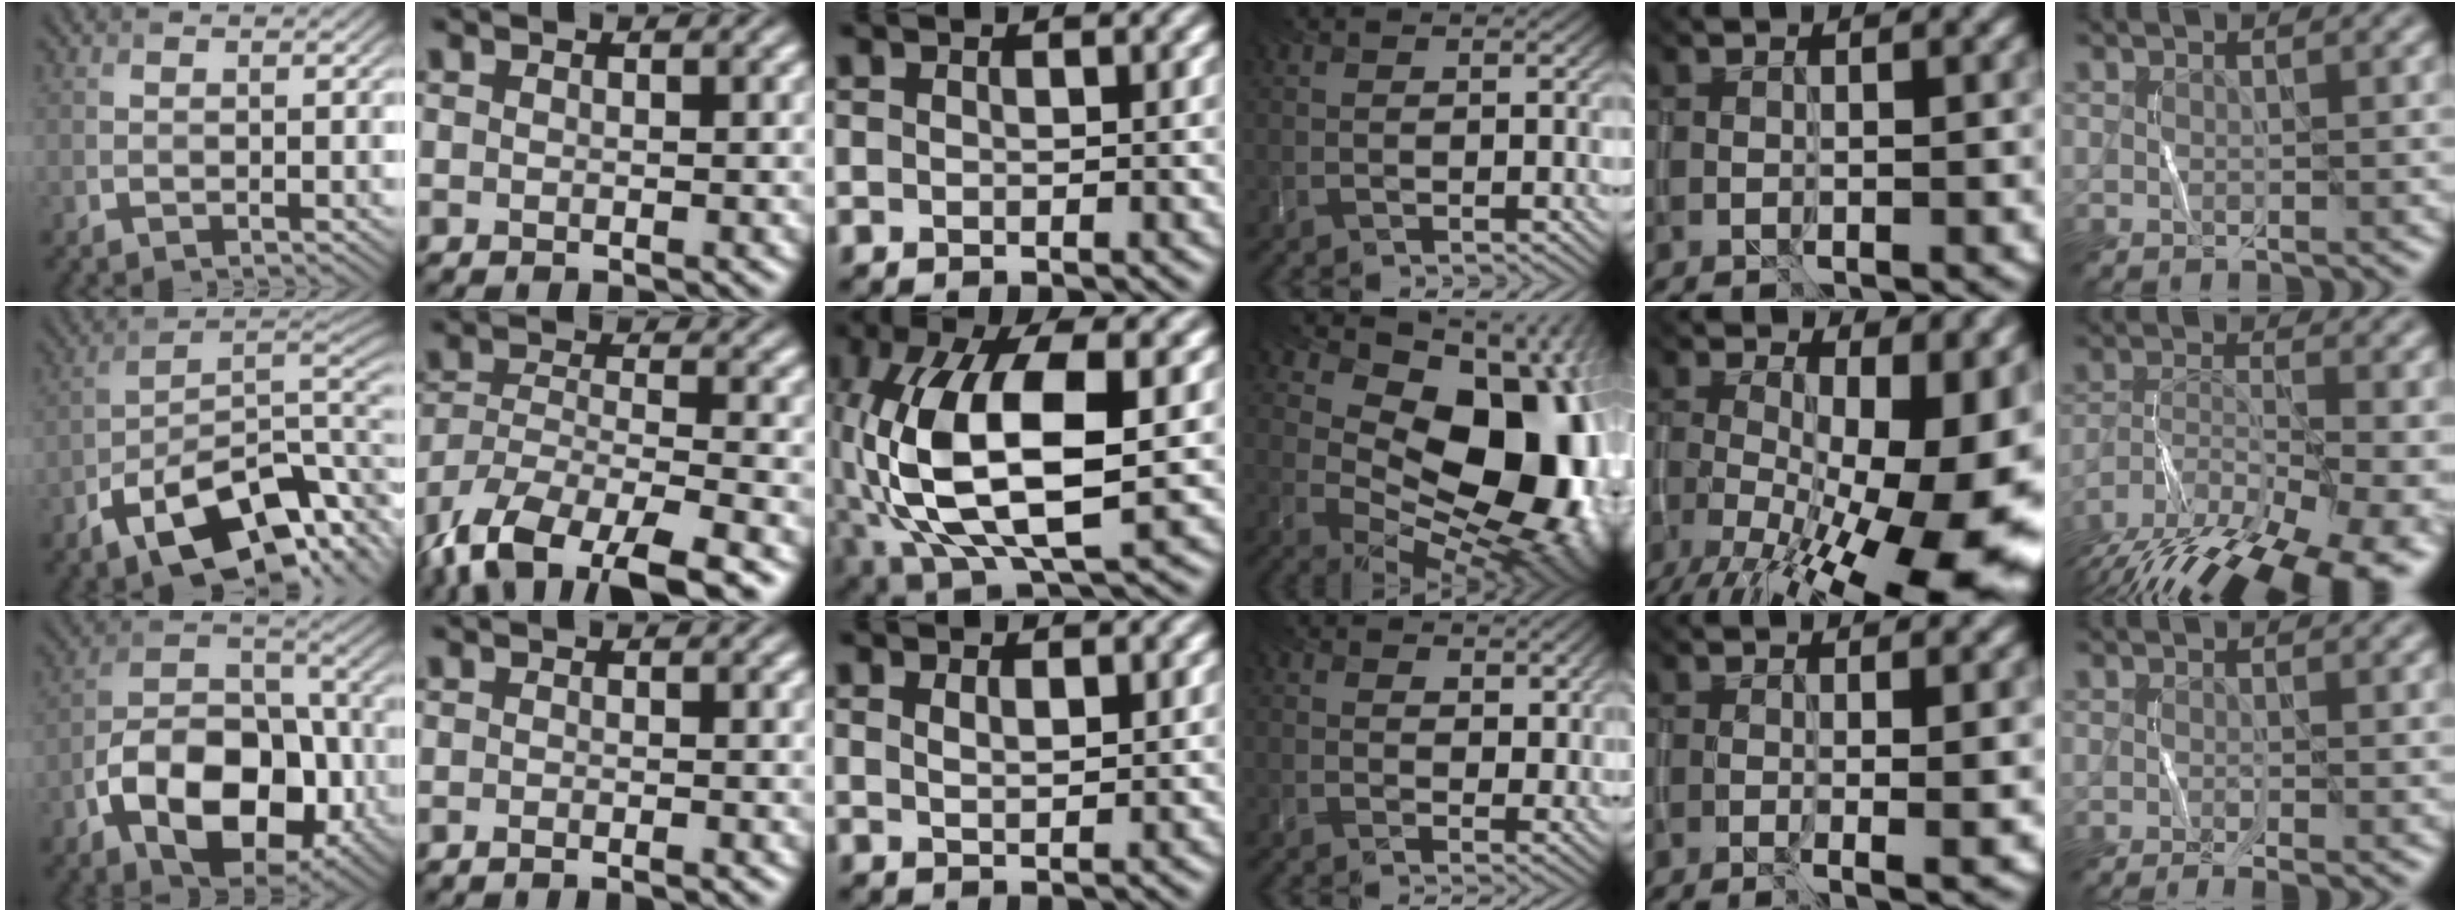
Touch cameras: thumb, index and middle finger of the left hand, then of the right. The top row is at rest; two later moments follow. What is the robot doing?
{"motion": "wrap", "object": "string"}